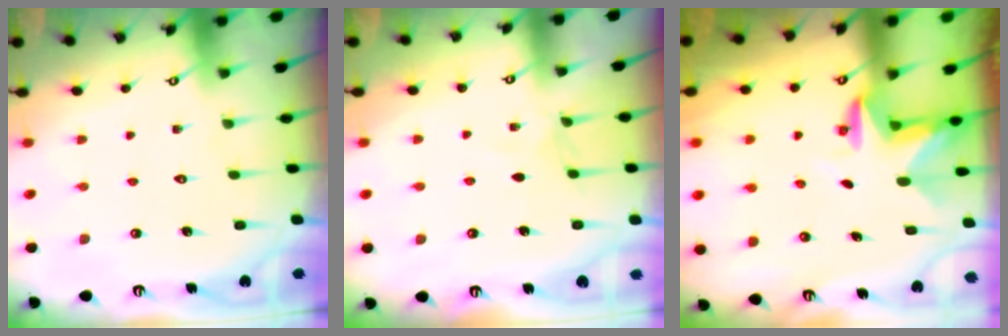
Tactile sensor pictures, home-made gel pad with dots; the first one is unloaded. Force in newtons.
{"total": 2.6, "press": 2.6, "slide": 0.4}
{"total": 2.8, "press": 2.8, "slide": 0.2}